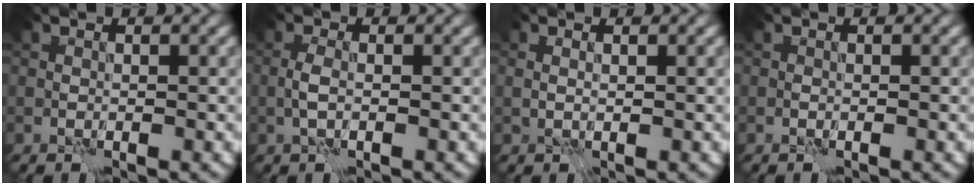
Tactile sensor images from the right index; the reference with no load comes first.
{"total": 1.2, "force": [-0.3, 0.4, 1.1], "torque": [-0.025, 0.001, -0.010]}
{"total": 0.6, "force": [0.5, 0.3, 0.2], "torque": [-0.004, -0.003, 0.011]}
{"total": 0.0}